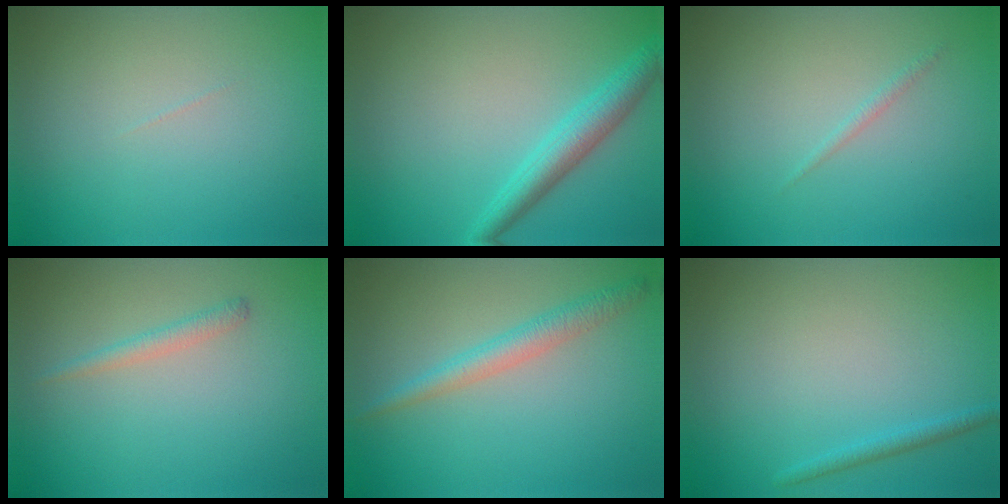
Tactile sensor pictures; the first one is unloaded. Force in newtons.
{"total": 3.4, "press": 3.4, "slide": 0.1}
{"total": 0.6, "press": 0.6, "slide": 0.1}
{"total": 1.2, "press": 1.2, "slide": 0.1}
{"total": 2.4, "press": 2.4, "slide": 0.0}
{"total": 1.3, "press": 1.3, "slide": 0.0}